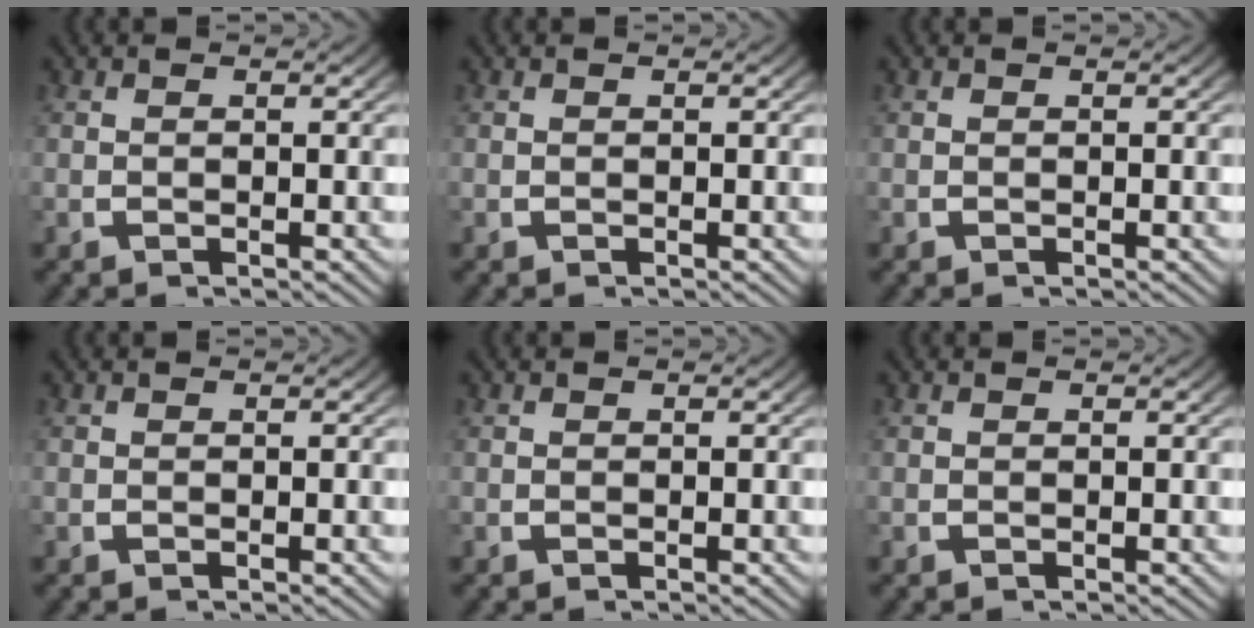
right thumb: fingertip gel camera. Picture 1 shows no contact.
{"total": 0.0}
{"total": 0.0}
{"total": 0.0}
{"total": 0.0}
{"total": 0.0}